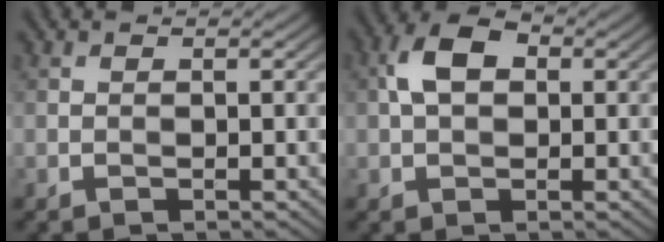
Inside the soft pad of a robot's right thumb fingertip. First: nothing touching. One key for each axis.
{"total": 5.2, "fx": 0.8, "fy": 3.3, "fz": 3.9, "tx": -0.081, "ty": 0.012, "tz": 0.006}